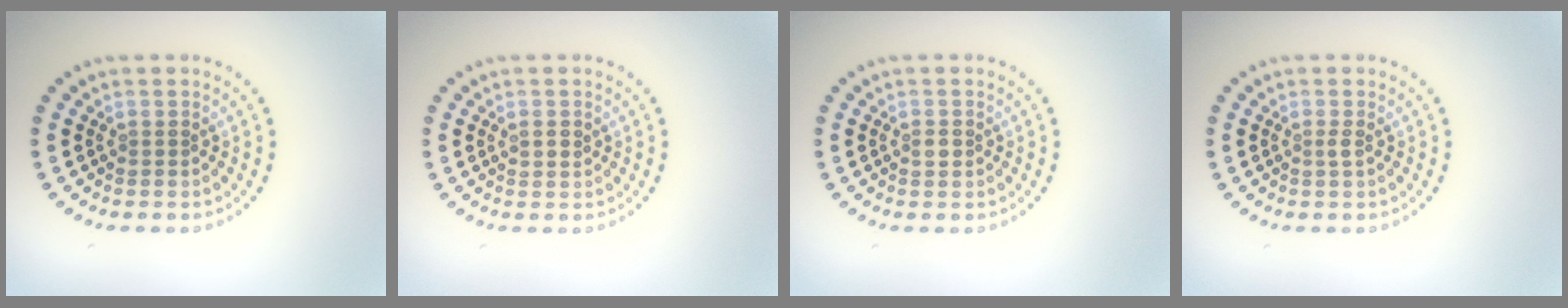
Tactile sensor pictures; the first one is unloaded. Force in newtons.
{"total": 1.1, "press": 1.0, "slide": 0.5}
{"total": 1.0, "press": 1.0, "slide": 0.3}
{"total": 0.7, "press": 0.4, "slide": 0.5}